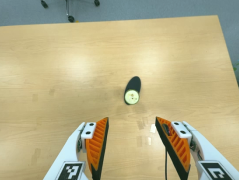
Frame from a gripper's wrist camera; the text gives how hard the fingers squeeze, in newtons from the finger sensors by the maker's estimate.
{"total": 0.0}